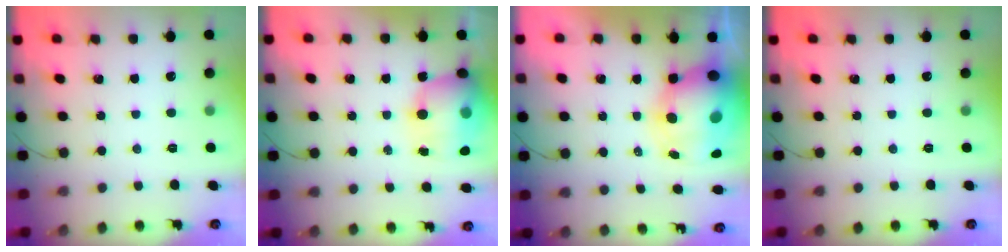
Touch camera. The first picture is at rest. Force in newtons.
{"total": 16.7, "press": 16.2, "slide": 3.9}
{"total": 16.3, "press": 15.9, "slide": 3.8}
{"total": 0.0}